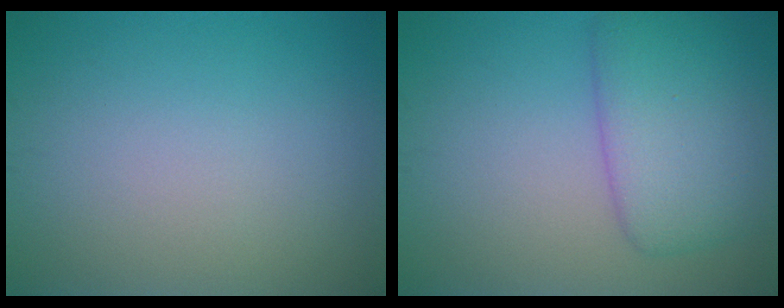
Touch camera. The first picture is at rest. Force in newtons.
{"total": 5.7, "press": 5.7, "slide": 0.2}